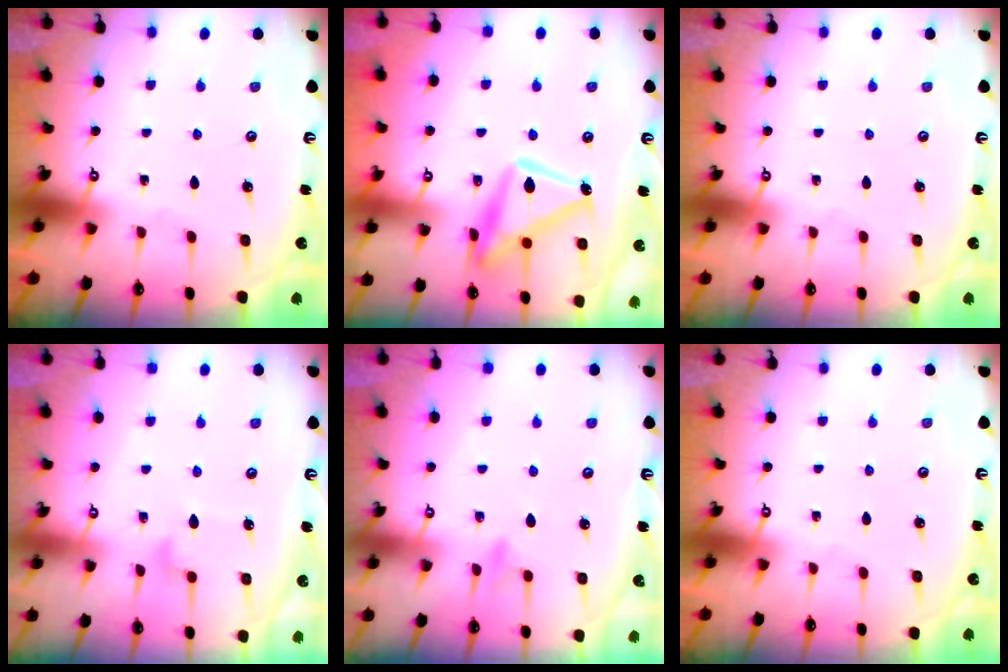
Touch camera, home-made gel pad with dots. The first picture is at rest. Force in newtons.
{"total": 16.5, "press": 16.4, "slide": 1.3}
{"total": 0.0}
{"total": 9.7, "press": 9.7, "slide": 0.5}
{"total": 7.3, "press": 7.2, "slide": 0.7}
{"total": 0.0}